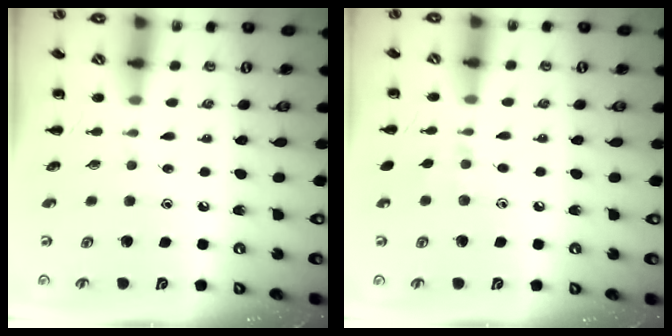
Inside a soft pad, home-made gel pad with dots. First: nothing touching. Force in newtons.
{"total": 6.2, "press": 5.9, "slide": 2.1}